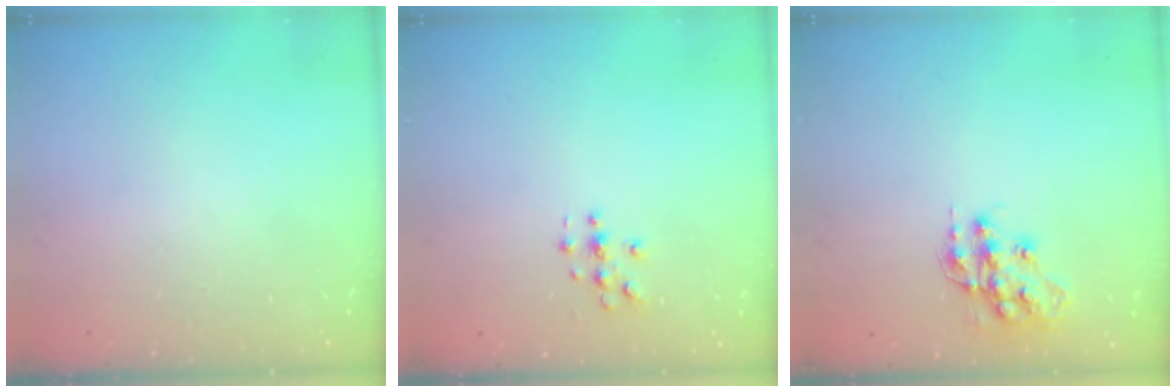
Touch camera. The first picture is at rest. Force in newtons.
{"total": 3.1, "press": 3.1, "slide": 0.3}
{"total": 13.5, "press": 13.5, "slide": 0.8}